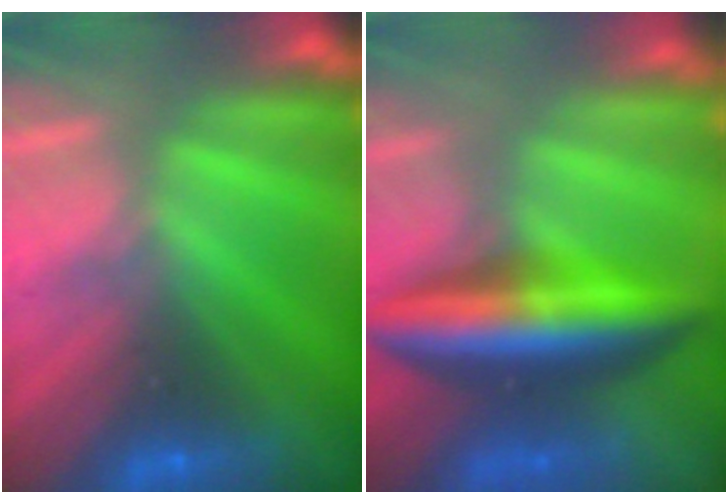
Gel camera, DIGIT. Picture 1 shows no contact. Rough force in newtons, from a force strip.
{"total": 7.1}